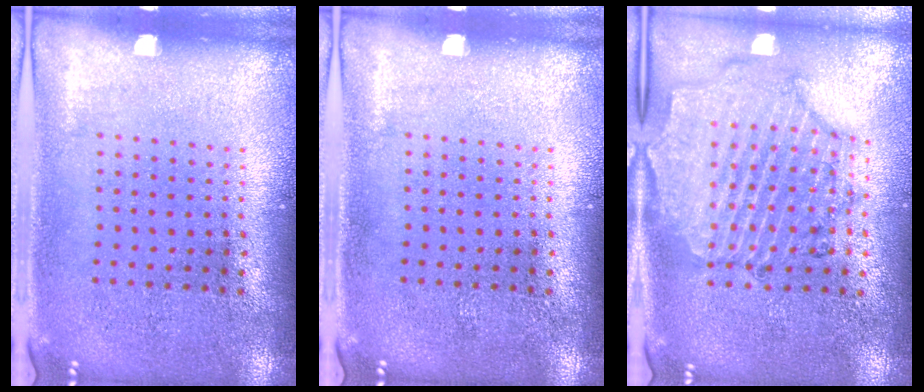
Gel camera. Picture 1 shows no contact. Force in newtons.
{"total": 0.0}
{"total": 1.6, "press": 1.6, "slide": 0.3}